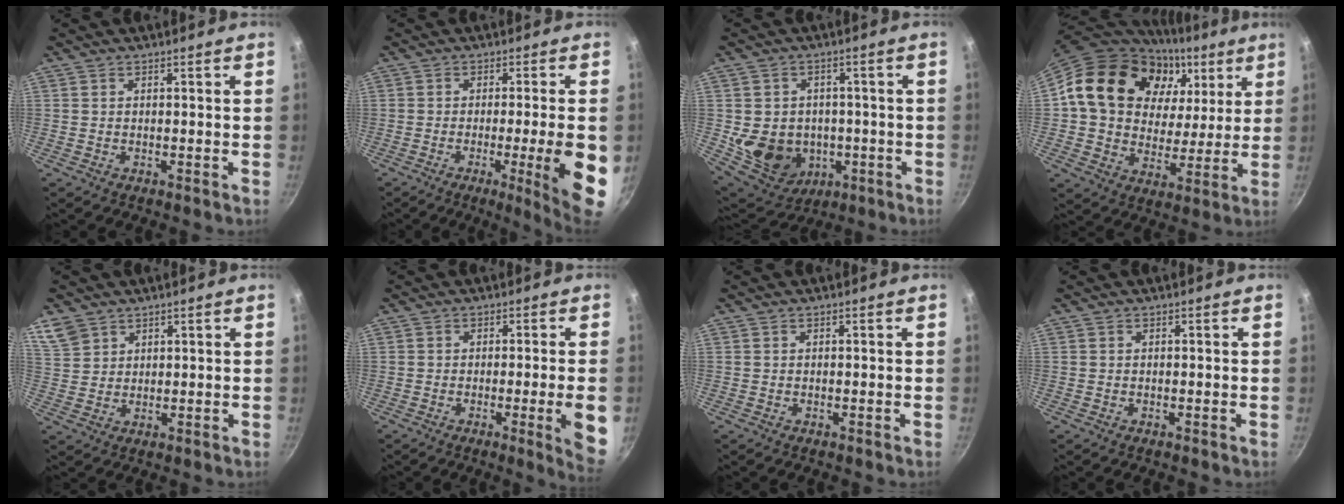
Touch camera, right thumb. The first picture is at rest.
{"total": 11.7, "force": [-2.7, 0.8, 11.4], "torque": [-0.148, 0.002, -0.032]}
{"total": 13.1, "force": [-2.0, 11.1, 6.7], "torque": [-0.094, 0.012, -0.010]}
{"total": 25.6, "force": [9.8, 18.9, 14.2], "torque": [-0.222, -0.002, 0.166]}
{"total": 6.2, "force": [4.3, 4.2, 1.7], "torque": [-0.017, -0.003, 0.093]}
{"total": 8.1, "force": [-1.9, 0.3, 7.8], "torque": [-0.089, 0.004, -0.023]}
{"total": 0.0}
{"total": 0.0}